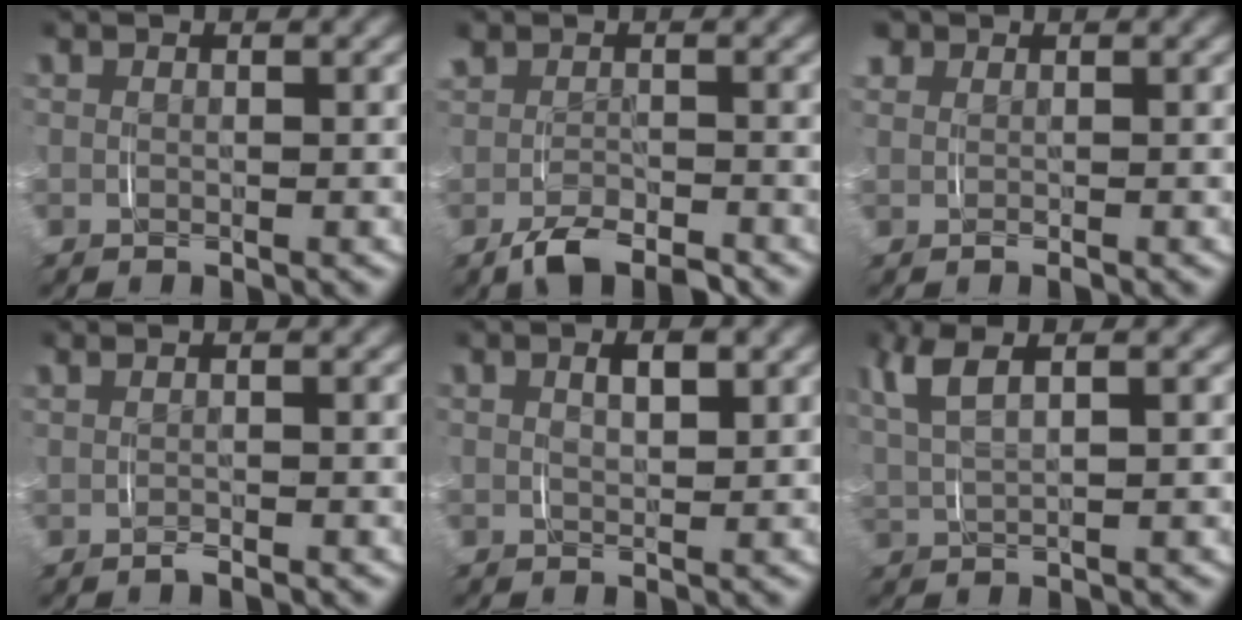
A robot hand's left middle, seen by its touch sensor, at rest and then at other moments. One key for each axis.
{"total": 2.8, "fx": -1.9, "fy": 1.3, "fz": 1.7, "tx": -0.034, "ty": -0.004, "tz": -0.029}
{"total": 1.2, "fx": 0.5, "fy": 1.0, "fz": 0.5, "tx": -0.020, "ty": -0.001, "tz": 0.013}
{"total": 1.0, "fx": -0.1, "fy": 0.3, "fz": 0.9, "tx": -0.012, "ty": 0.012, "tz": -0.006}
{"total": 1.7, "fx": 0.8, "fy": 0.6, "fz": 1.4, "tx": -0.020, "ty": 0.000, "tz": 0.016}
{"total": 5.2, "fx": 2.5, "fy": 2.5, "fz": 3.8, "tx": -0.089, "ty": 0.012, "tz": 0.043}